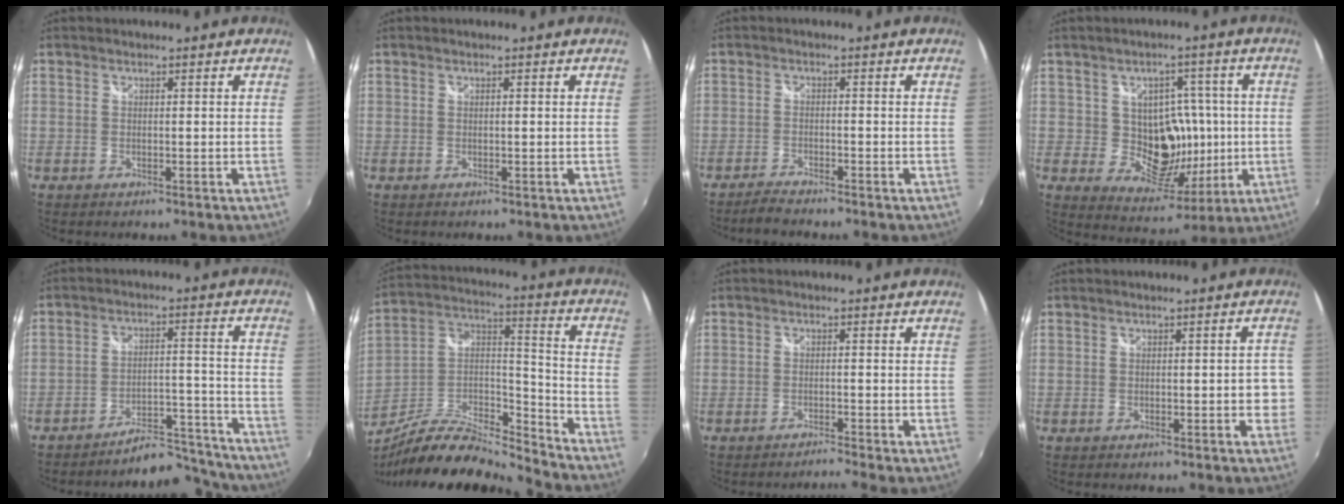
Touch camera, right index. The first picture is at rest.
{"total": 0.0}
{"total": 3.0, "force": [-2.9, 0.1, 0.8], "torque": [-0.034, -0.008, -0.057]}
{"total": 10.7, "force": [0.1, 9.4, 5.1], "torque": [-0.091, 0.003, 0.015]}
{"total": 12.0, "force": [-11.6, 2.7, 1.8], "torque": [-0.027, 0.040, -0.153]}
{"total": 16.7, "force": [-14.5, 2.9, 7.8], "torque": [-0.154, 0.005, -0.268]}
{"total": 1.9, "force": [-1.7, -0.7, 0.0], "torque": [-0.006, -0.004, -0.031]}
{"total": 3.3, "force": [-0.6, 1.7, 2.7], "torque": [-0.026, 0.004, -0.005]}